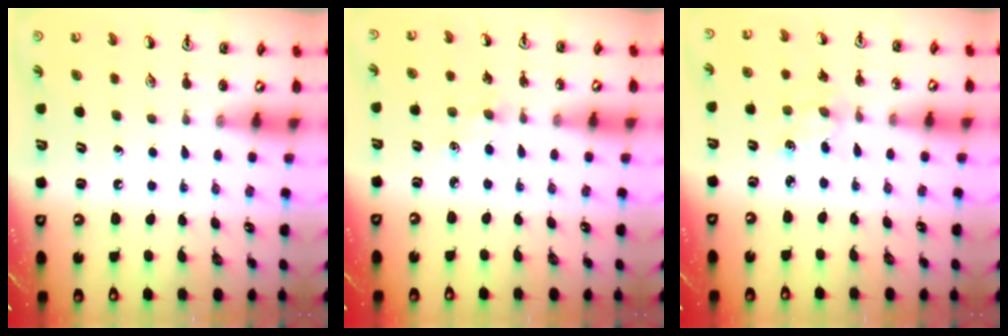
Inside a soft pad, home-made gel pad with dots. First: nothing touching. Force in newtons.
{"total": 1.9, "press": 1.9, "slide": 0.3}
{"total": 2.7, "press": 2.7, "slide": 0.4}